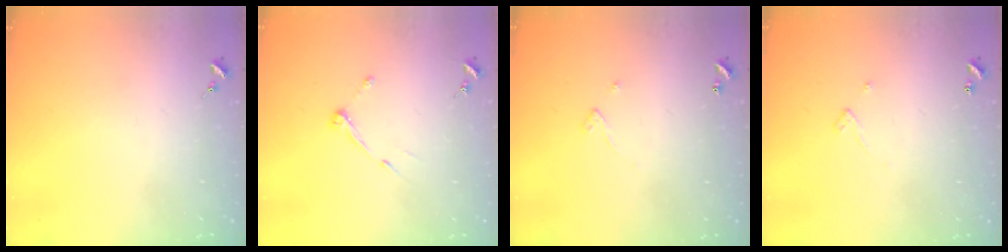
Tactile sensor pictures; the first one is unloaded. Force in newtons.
{"total": 6.2, "press": 6.2, "slide": 0.5}
{"total": 2.4, "press": 2.4, "slide": 0.2}
{"total": 2.4, "press": 2.4, "slide": 0.2}